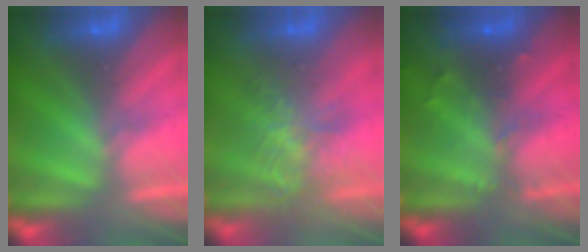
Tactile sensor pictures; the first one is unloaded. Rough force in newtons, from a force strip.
{"total": 4.5}
{"total": 2.8}